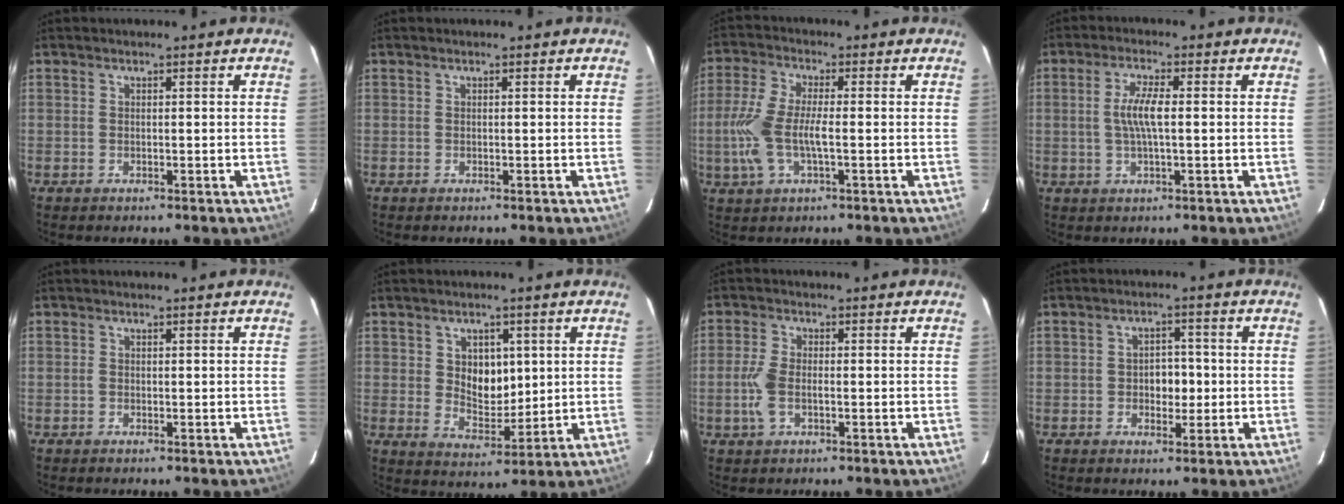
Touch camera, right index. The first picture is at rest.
{"total": 0.0}
{"total": 9.7, "force": [-1.6, 3.2, 9.1], "torque": [-0.204, -0.001, -0.034]}
{"total": 5.3, "force": [0.1, 0.9, 5.2], "torque": [-0.098, 0.002, 0.004]}
{"total": 0.0}
{"total": 7.2, "force": [1.9, 5.3, 4.5], "torque": [-0.070, 0.000, 0.042]}
{"total": 4.7, "force": [-1.2, 2.3, 4.0], "torque": [-0.093, -0.001, -0.023]}
{"total": 4.0, "force": [-0.6, 3.0, 2.6], "torque": [-0.041, 0.010, -0.007]}